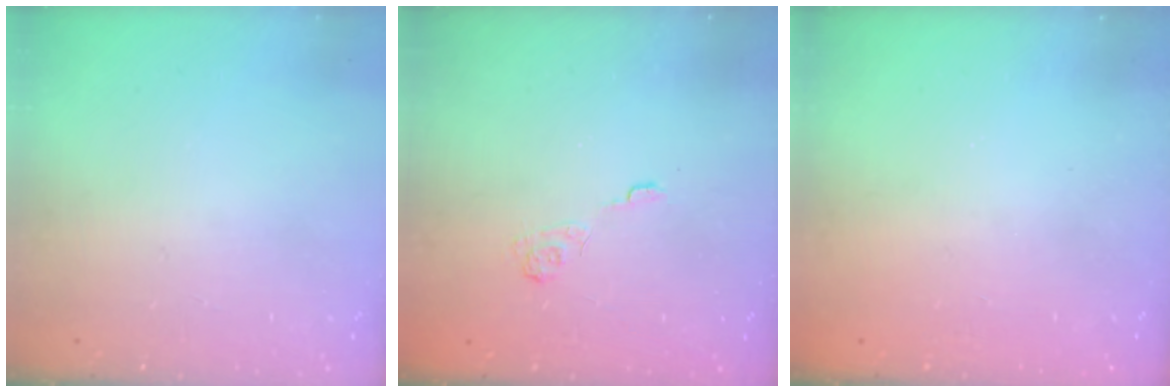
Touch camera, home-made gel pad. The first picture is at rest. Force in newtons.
{"total": 2.7, "press": 2.2, "slide": 1.5}
{"total": 2.3, "press": 2.2, "slide": 0.6}